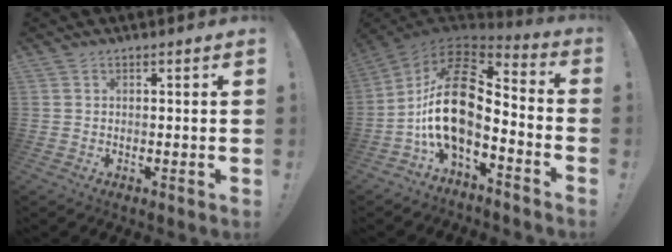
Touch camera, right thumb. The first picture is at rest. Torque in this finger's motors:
{"motor_torque": [2.85, 2.15, 0.39, -0.13, 0.30]}